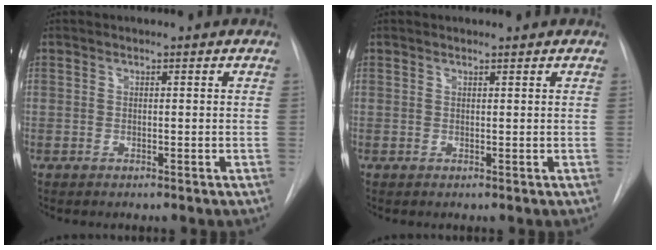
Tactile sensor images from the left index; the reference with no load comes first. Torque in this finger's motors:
{"motor_torque": [-0.16, 0.22, -0.05, -0.01]}